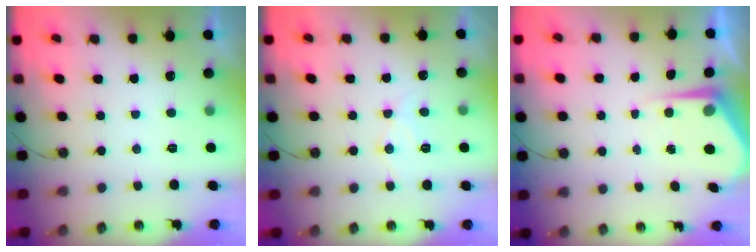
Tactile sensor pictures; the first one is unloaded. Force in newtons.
{"total": 9.0, "press": 9.0, "slide": 0.7}
{"total": 6.5, "press": 6.4, "slide": 0.6}